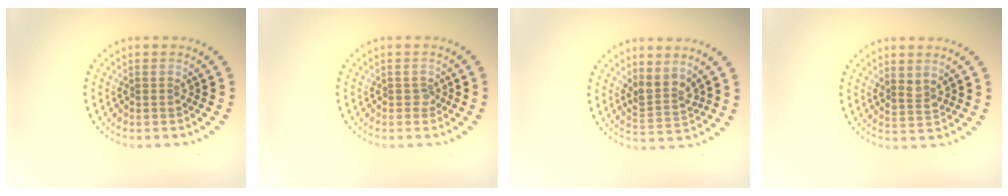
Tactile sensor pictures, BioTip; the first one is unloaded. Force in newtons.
{"total": 0.6, "press": 0.5, "slide": 0.3}
{"total": 2.6, "press": 2.0, "slide": 1.7}
{"total": 1.4, "press": 1.1, "slide": 0.8}